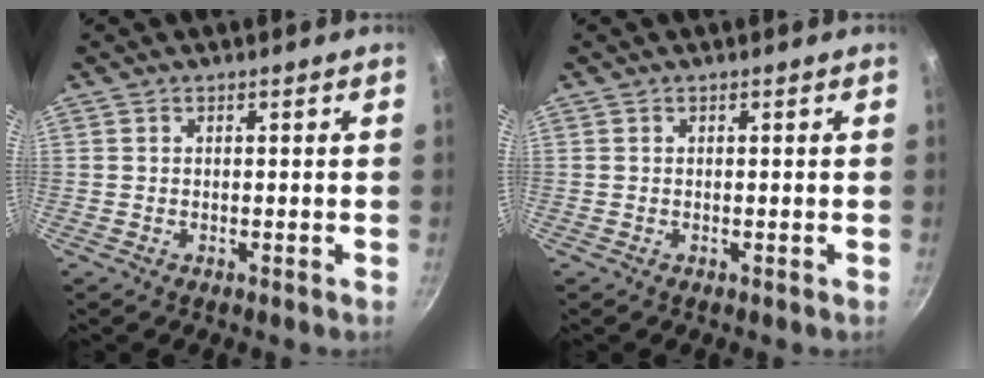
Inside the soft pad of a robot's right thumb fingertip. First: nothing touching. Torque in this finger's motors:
{"motor_torque": [0.00, 0.00, 0.09, 0.16, 0.00]}